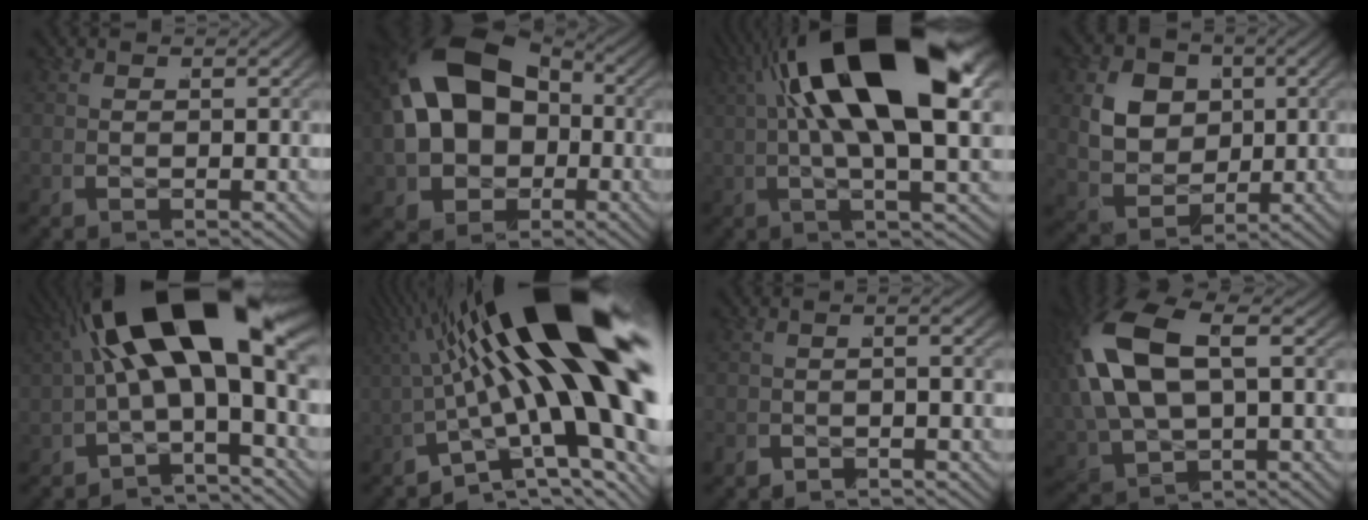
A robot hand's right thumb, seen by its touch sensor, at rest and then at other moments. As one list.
[{"total": 15.4, "force": [-0.3, 11.3, 10.5], "torque": [-0.258, -0.047, 0.016]}, {"total": 16.1, "force": [3.7, 6.0, 14.5], "torque": [-0.249, 0.020, 0.050]}, {"total": 10.1, "force": [0.1, 8.0, 6.2], "torque": [-0.162, -0.037, 0.007]}, {"total": 11.8, "force": [0.5, 5.8, 10.3], "torque": [-0.197, 0.006, 0.009]}, {"total": 17.7, "force": [0.7, 7.2, 16.2], "torque": [-0.263, 0.002, 0.006]}, {"total": 1.7, "force": [-1.7, 0.0, -0.4], "torque": [-0.003, -0.003, -0.034]}, {"total": 9.8, "force": [0.4, 6.3, 7.6], "torque": [-0.200, -0.025, 0.029]}]